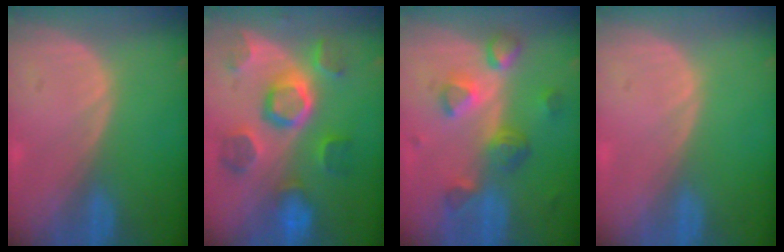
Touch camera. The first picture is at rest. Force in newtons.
{"total": 10.1, "press": 9.4, "slide": 3.8}
{"total": 8.0, "press": 7.0, "slide": 3.8}
{"total": 0.0}